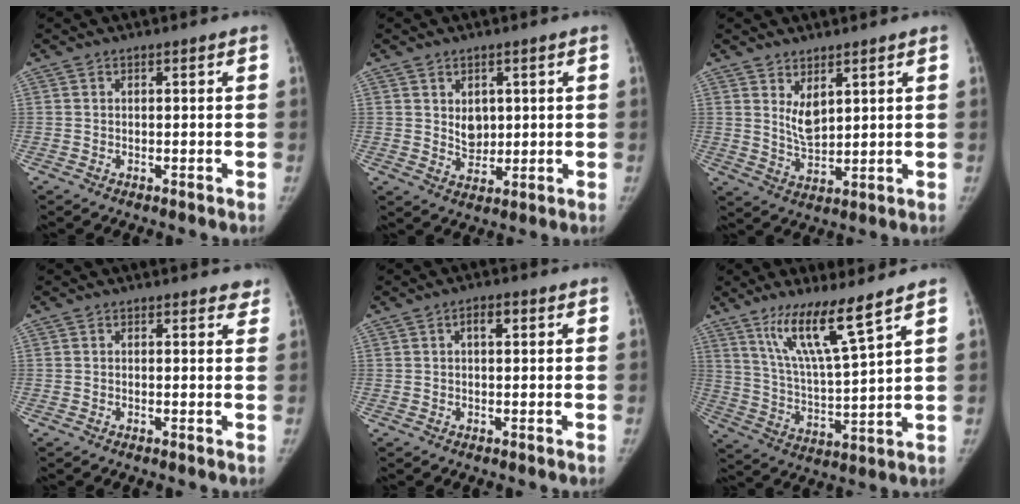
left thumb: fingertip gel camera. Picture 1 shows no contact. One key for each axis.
{"total": 4.5, "fx": 1.1, "fy": 3.5, "fz": 2.7, "tx": -0.022, "ty": -0.012, "tz": 0.026}
{"total": 5.1, "fx": 2.5, "fy": 2.4, "fz": 3.7, "tx": -0.058, "ty": -0.029, "tz": 0.055}
{"total": 2.2, "fx": 1.9, "fy": 1.0, "fz": 0.6, "tx": 0.016, "ty": -0.007, "tz": 0.009}
{"total": 2.7, "fx": 0.9, "fy": 1.2, "fz": 2.2, "tx": -0.035, "ty": 0.006, "tz": 0.013}
{"total": 12.7, "fx": 8.5, "fy": 0.8, "fz": 9.4, "tx": -0.171, "ty": -0.058, "tz": 0.169}